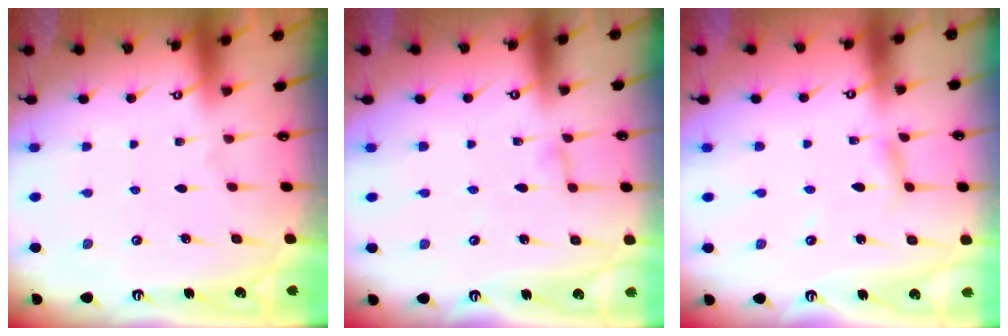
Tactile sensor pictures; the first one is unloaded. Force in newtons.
{"total": 2.9, "press": 2.9, "slide": 0.2}
{"total": 3.6, "press": 3.6, "slide": 0.4}